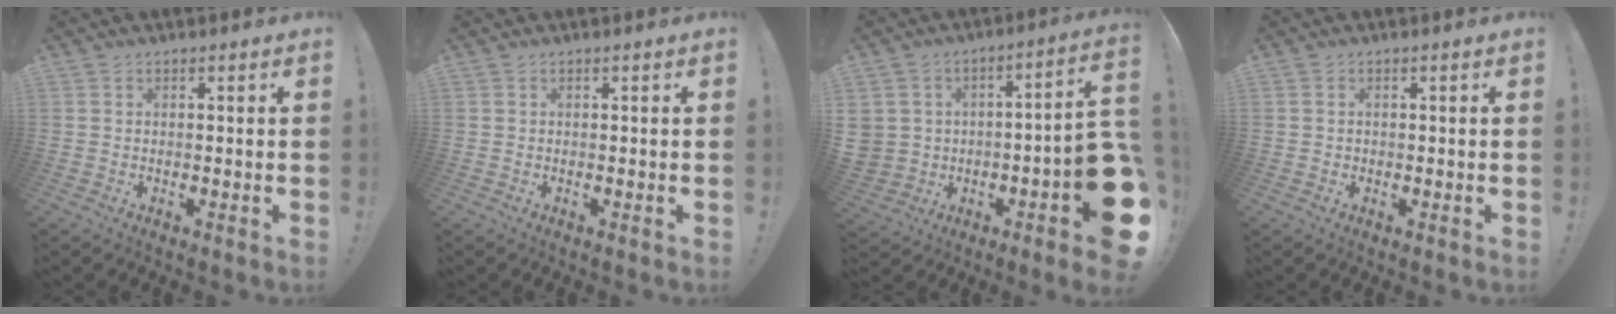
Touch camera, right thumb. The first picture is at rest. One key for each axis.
{"total": 0.0}
{"total": 10.9, "fx": -3.0, "fy": 7.0, "fz": 7.8, "tx": -0.111, "ty": 0.022, "tz": -0.045}
{"total": 0.9, "fx": -0.2, "fy": 0.9, "fz": 0.2, "tx": -0.010, "ty": 0.006, "tz": -0.002}